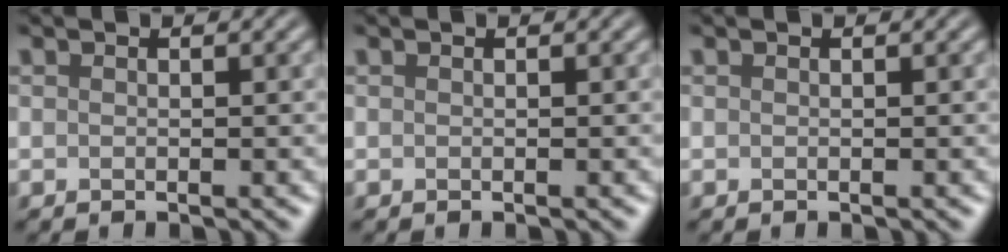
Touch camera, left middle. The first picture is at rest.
{"total": 0.0}
{"total": 0.0}